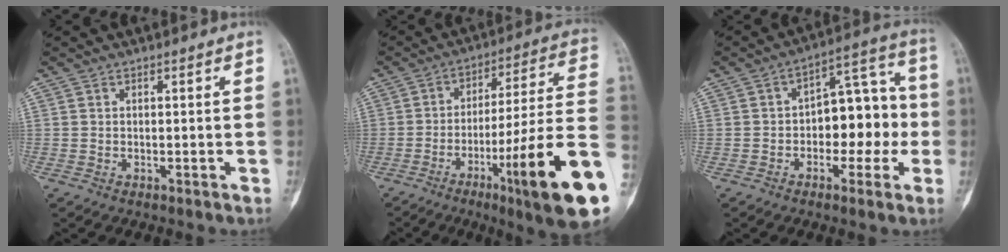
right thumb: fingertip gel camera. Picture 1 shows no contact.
{"total": 22.5, "force": [-7.9, 1.7, 20.9], "torque": [-0.285, 0.017, -0.120]}
{"total": 12.7, "force": [-1.6, 7.6, 10.0], "torque": [-0.094, 0.052, -0.027]}